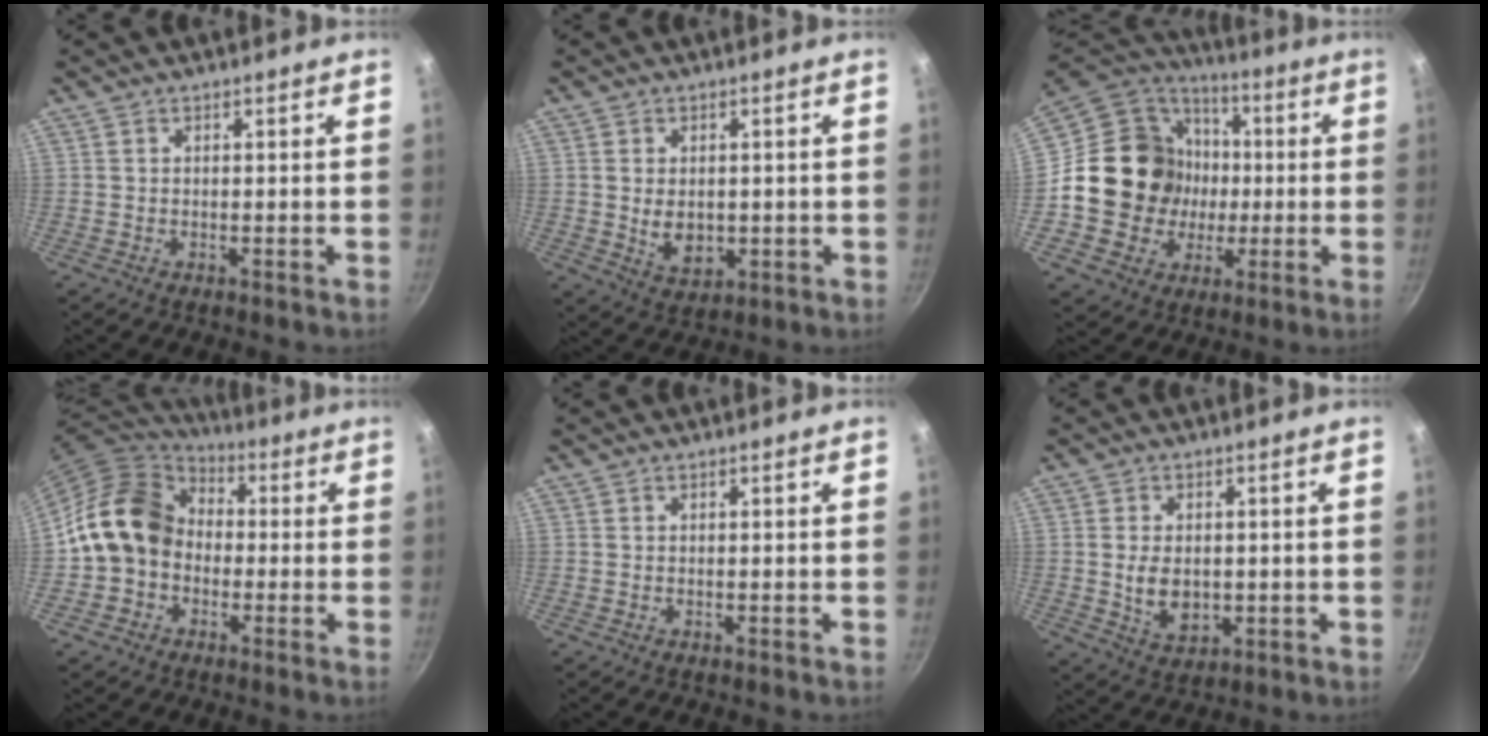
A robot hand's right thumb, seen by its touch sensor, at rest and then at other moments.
{"total": 6.0, "force": [-0.1, 4.2, 4.3], "torque": [-0.059, -0.009, 0.008]}
{"total": 20.8, "force": [-0.5, 18.9, 8.8], "torque": [-0.134, 0.030, 0.002]}
{"total": 14.4, "force": [-0.9, 11.9, 8.1], "torque": [-0.107, 0.040, -0.033]}
{"total": 0.0}
{"total": 7.0, "force": [-0.2, 4.7, 5.1], "torque": [-0.080, -0.005, 0.005]}